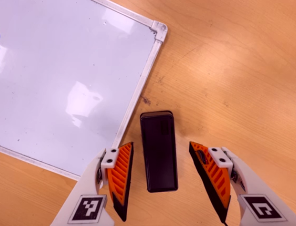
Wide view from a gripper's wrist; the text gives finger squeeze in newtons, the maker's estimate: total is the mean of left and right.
{"total": 0.0}